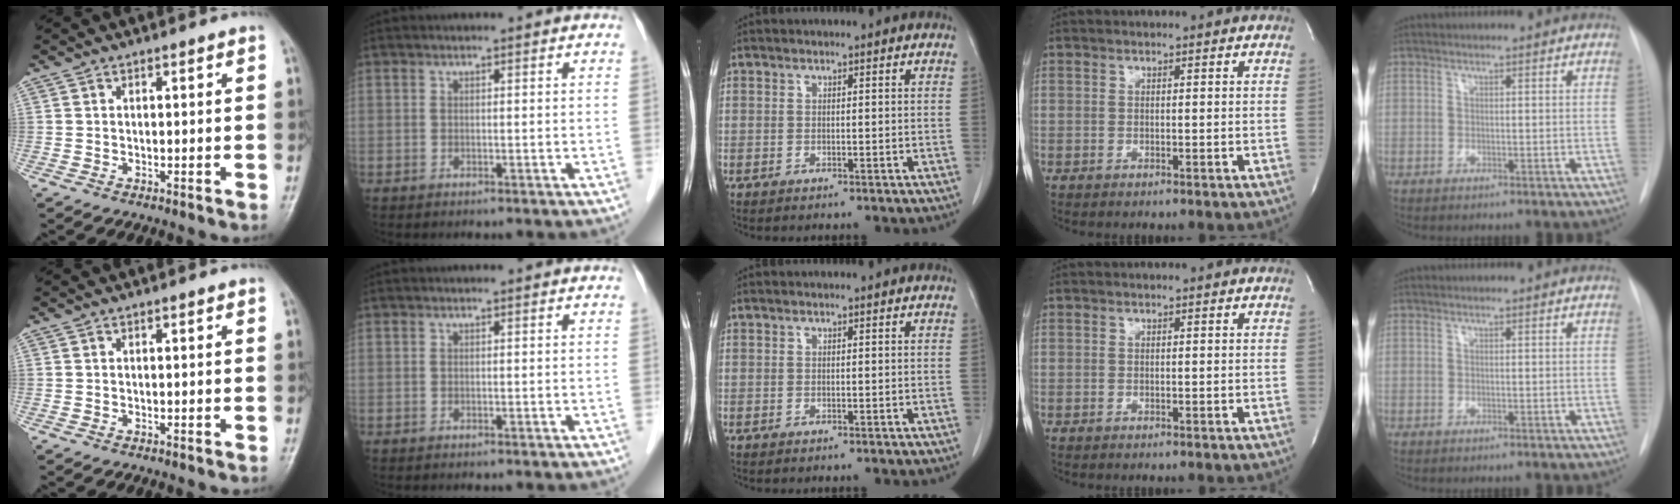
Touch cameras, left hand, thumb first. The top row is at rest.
{}